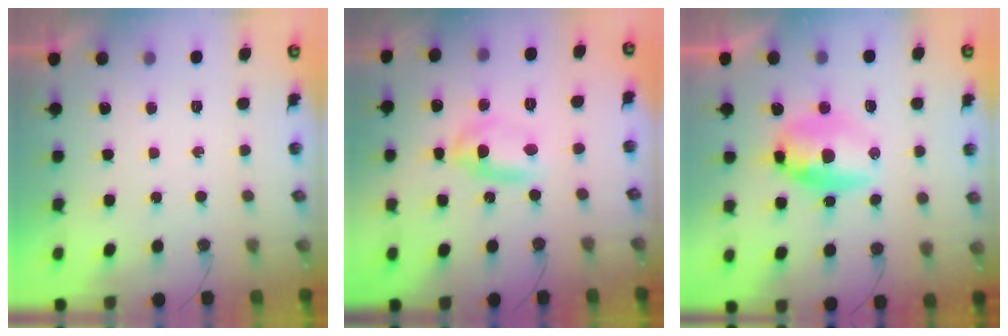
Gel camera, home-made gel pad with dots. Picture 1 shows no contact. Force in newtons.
{"total": 15.3, "press": 6.4, "slide": 13.9}
{"total": 19.1, "press": 12.9, "slide": 14.1}